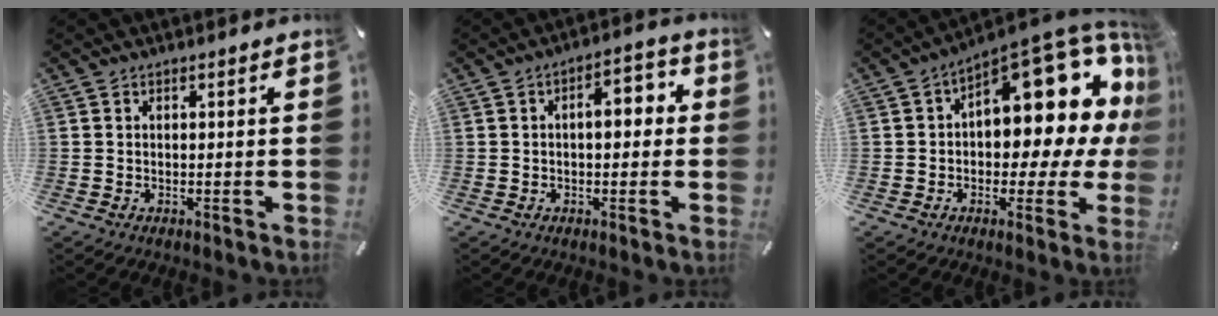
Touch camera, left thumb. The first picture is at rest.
{"total": 6.0, "force": [0.2, 3.2, 5.0], "torque": [-0.065, 0.005, -0.007]}
{"total": 17.1, "force": [7.7, 8.6, 12.6], "torque": [-0.140, -0.085, 0.123]}